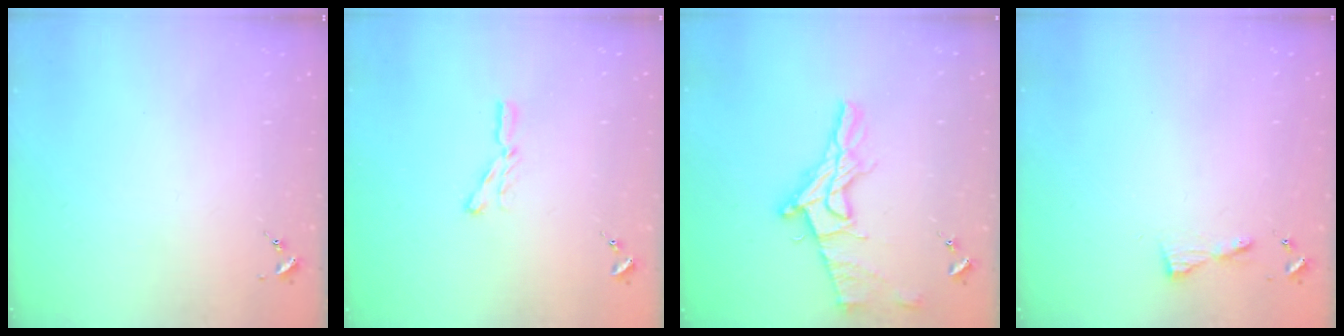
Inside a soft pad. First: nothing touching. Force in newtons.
{"total": 5.2, "press": 5.2, "slide": 0.4}
{"total": 14.8, "press": 14.8, "slide": 1.1}
{"total": 4.7, "press": 4.7, "slide": 0.5}